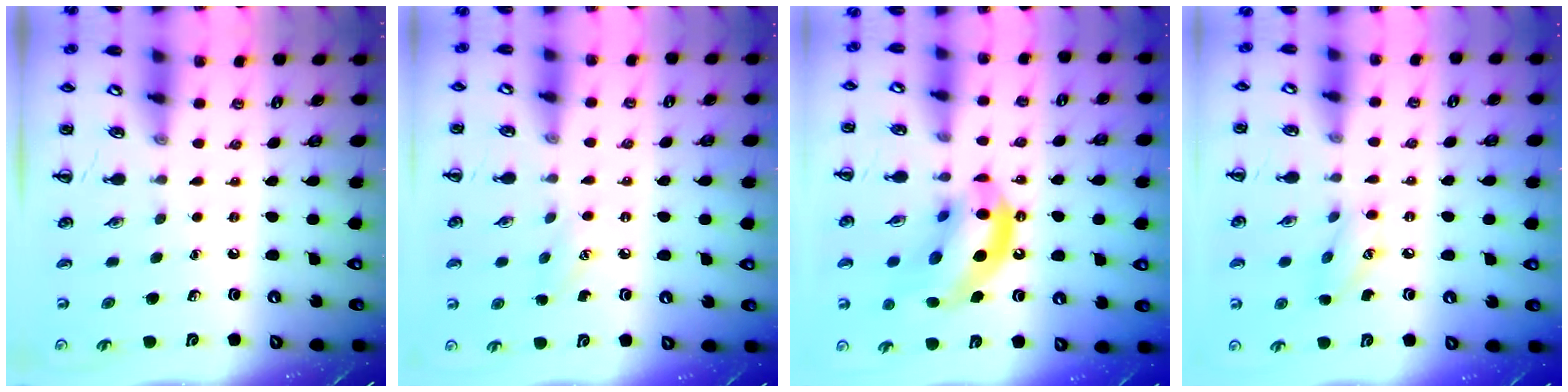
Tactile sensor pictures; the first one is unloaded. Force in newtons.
{"total": 6.3, "press": 6.1, "slide": 1.7}
{"total": 16.1, "press": 15.5, "slide": 4.2}
{"total": 8.2, "press": 8.2, "slide": 0.7}